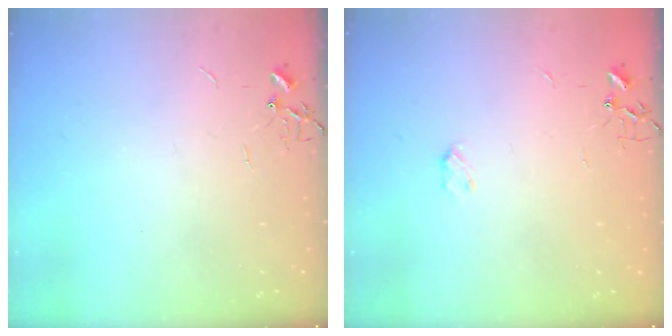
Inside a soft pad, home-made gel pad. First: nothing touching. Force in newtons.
{"total": 2.8, "press": 2.8, "slide": 0.5}